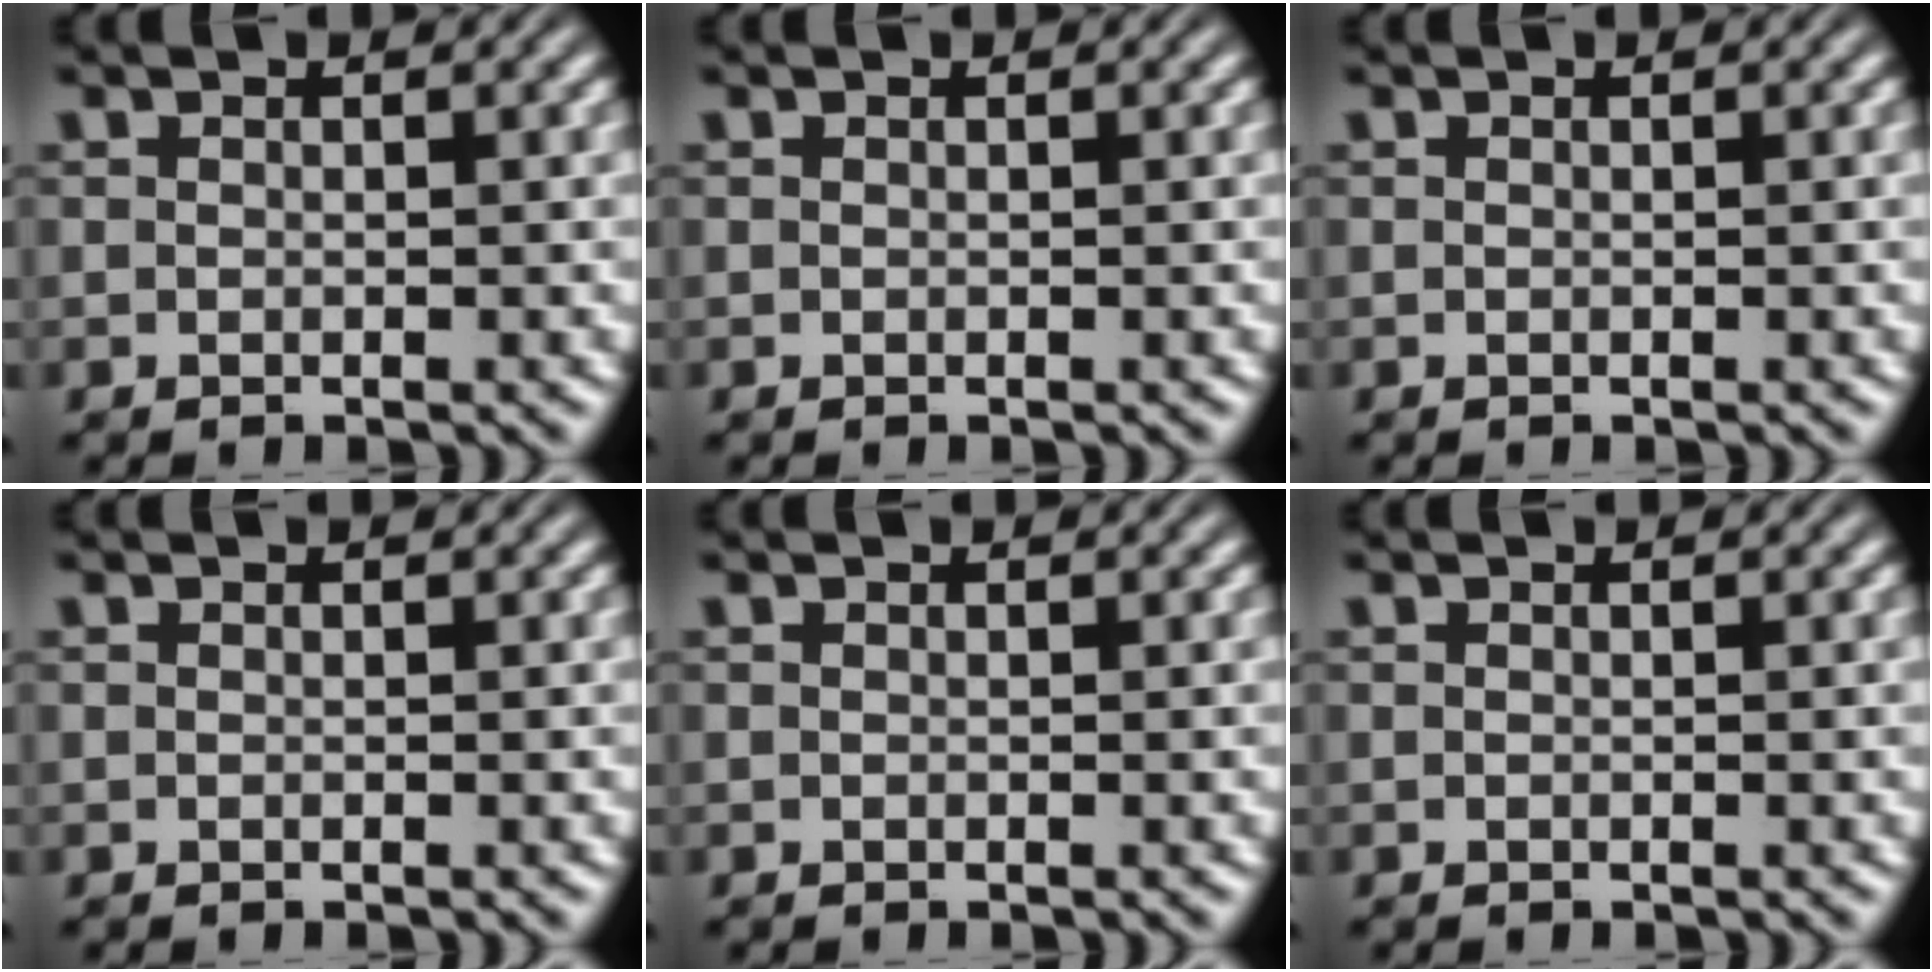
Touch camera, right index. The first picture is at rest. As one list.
[{"total": 0.0}, {"total": 0.0}, {"total": 0.0}, {"total": 0.0}, {"total": 0.0}]